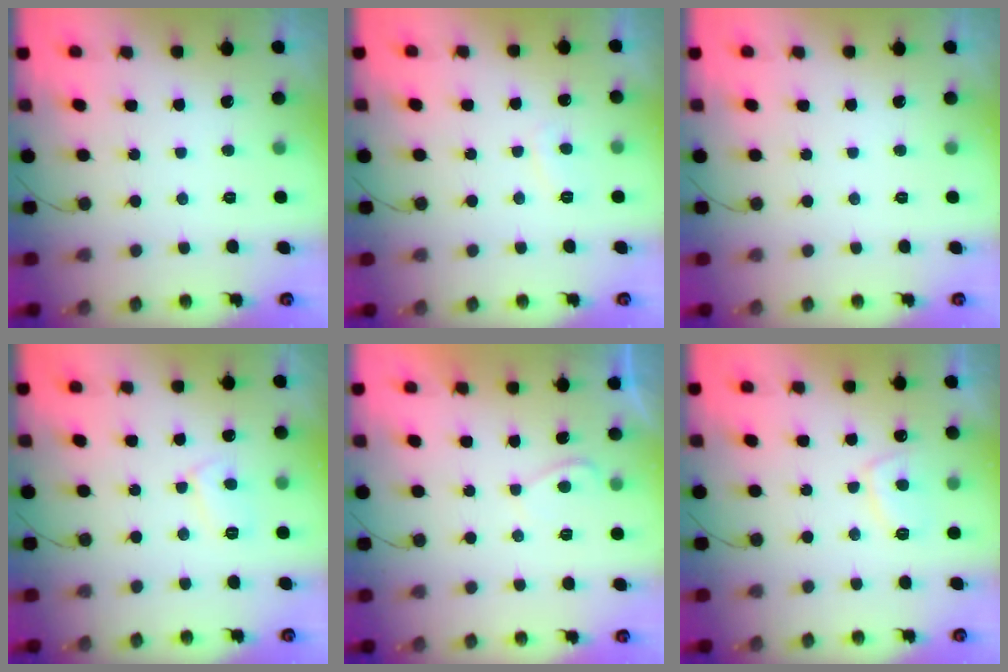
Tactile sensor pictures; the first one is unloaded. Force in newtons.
{"total": 2.0, "press": 1.9, "slide": 0.5}
{"total": 0.0}
{"total": 5.2, "press": 5.2, "slide": 0.3}
{"total": 1.0, "press": 0.7, "slide": 0.6}
{"total": 5.7, "press": 5.6, "slide": 1.0}